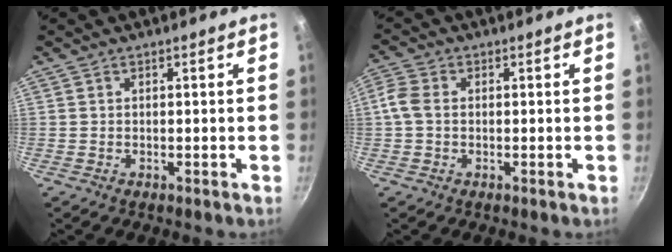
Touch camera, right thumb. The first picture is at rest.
{"total": 4.0, "force": [-0.1, 2.9, 2.7], "torque": [-0.063, 0.010, -0.011]}